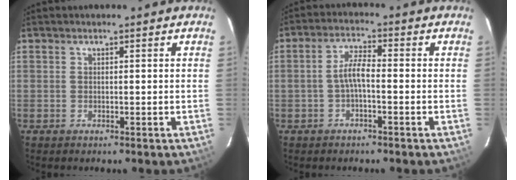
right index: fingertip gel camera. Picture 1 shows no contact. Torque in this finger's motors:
{"motor_torque": [0.55, -0.17, 0.35, 0.10]}